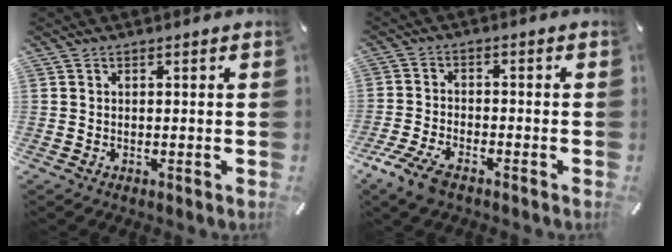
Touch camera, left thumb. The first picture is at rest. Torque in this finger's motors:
{"motor_torque": [0.74, 0.97, 0.35, 0.33, 0.08]}